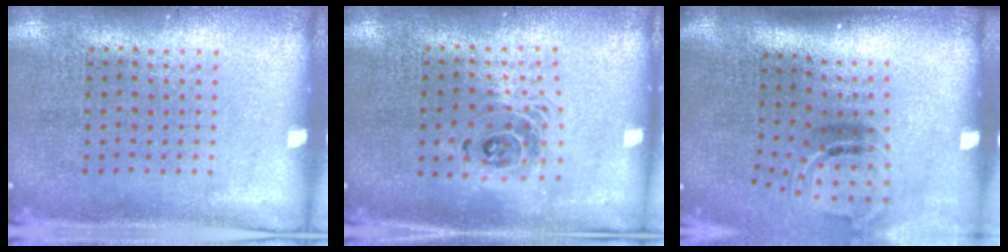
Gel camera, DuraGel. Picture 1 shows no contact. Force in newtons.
{"total": 1.5, "press": 1.2, "slide": 0.9}
{"total": 1.9, "press": 1.1, "slide": 1.5}